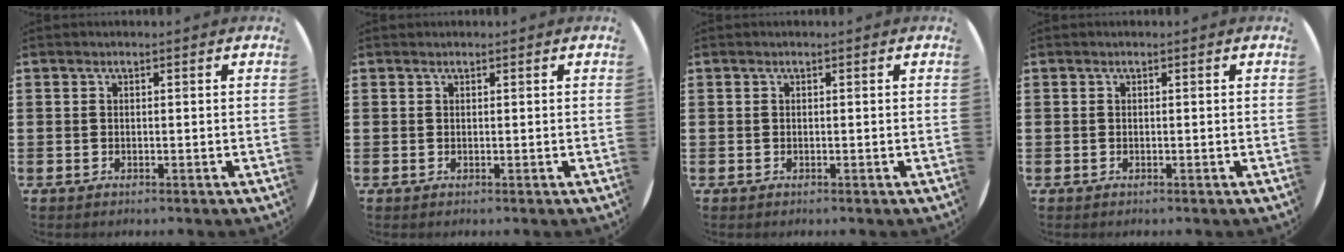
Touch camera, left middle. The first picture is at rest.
{"total": 0.0}
{"total": 0.0}
{"total": 0.0}